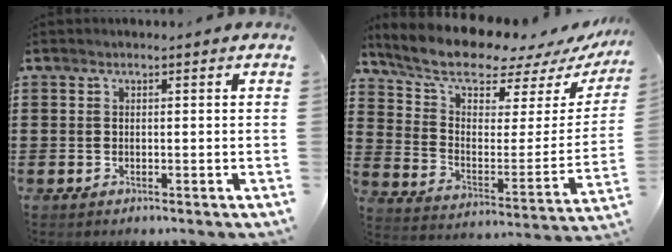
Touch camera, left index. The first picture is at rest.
{"total": 9.5, "force": [8.5, 2.4, 3.6], "torque": [-0.099, -0.063, 0.144]}